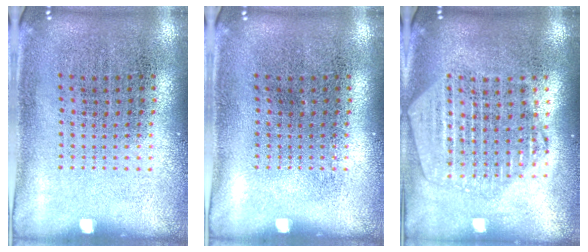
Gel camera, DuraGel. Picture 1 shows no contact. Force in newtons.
{"total": 0.0}
{"total": 2.2, "press": 1.9, "slide": 0.9}